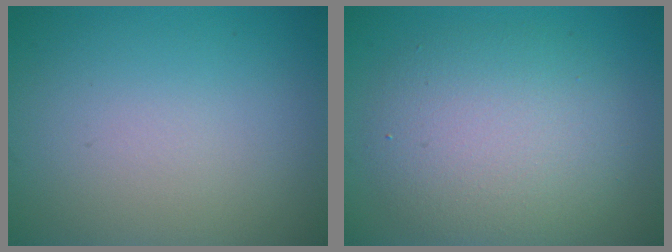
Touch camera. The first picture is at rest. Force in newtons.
{"total": 6.1, "press": 6.1, "slide": 0.4}